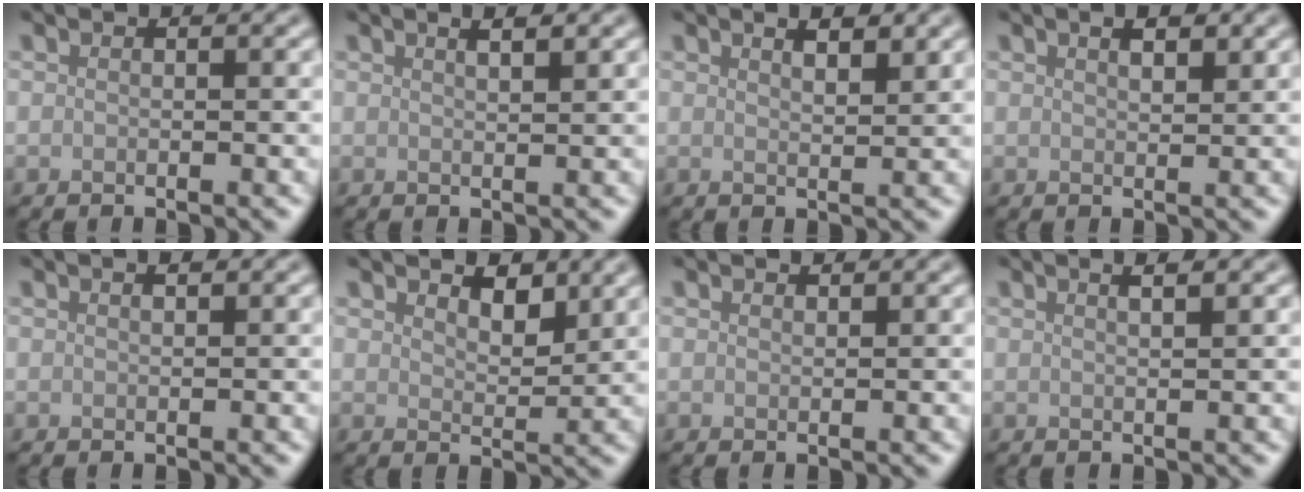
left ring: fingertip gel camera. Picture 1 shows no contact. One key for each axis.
{"total": 2.2, "fx": 1.4, "fy": 0.7, "fz": 1.6, "tx": -0.008, "ty": 0.006, "tz": 0.005}
{"total": 2.3, "fx": 1.5, "fy": 0.6, "fz": 1.6, "tx": -0.017, "ty": 0.003, "tz": 0.023}
{"total": 1.8, "fx": 1.1, "fy": 0.6, "fz": 1.3, "tx": -0.018, "ty": 0.002, "tz": 0.021}
{"total": 0.7, "fx": 0.5, "fy": 0.2, "fz": 0.5, "tx": -0.009, "ty": 0.002, "tz": 0.008}
{"total": 2.5, "fx": 1.8, "fy": 1.1, "fz": 1.3, "tx": -0.027, "ty": -0.006, "tz": 0.029}
{"total": 0.6, "fx": 0.6, "fy": 0.1, "fz": 0.1, "tx": -0.001, "ty": 0.000, "tz": 0.013}
{"total": 2.4, "fx": 1.4, "fy": 0.9, "fz": 1.8, "tx": -0.004, "ty": 0.007, "tz": -0.004}